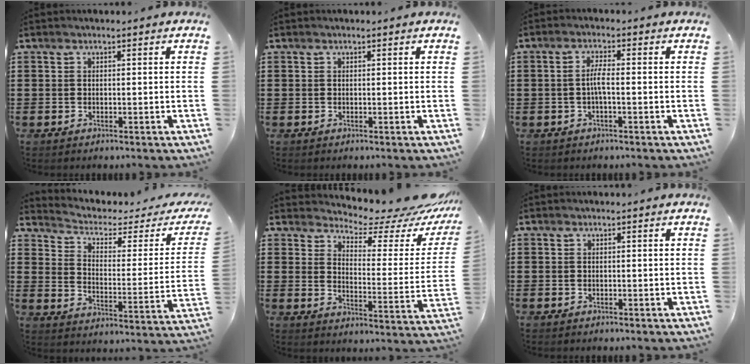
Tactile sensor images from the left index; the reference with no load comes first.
{"total": 0.0}
{"total": 3.0, "force": [-0.5, 0.4, 2.9], "torque": [-0.061, -0.002, -0.013]}
{"total": 2.9, "force": [1.9, 1.2, 1.8], "torque": [-0.051, -0.016, 0.024]}
{"total": 6.1, "force": [5.7, 1.0, 1.9], "torque": [-0.045, -0.050, 0.091]}
{"total": 0.0}